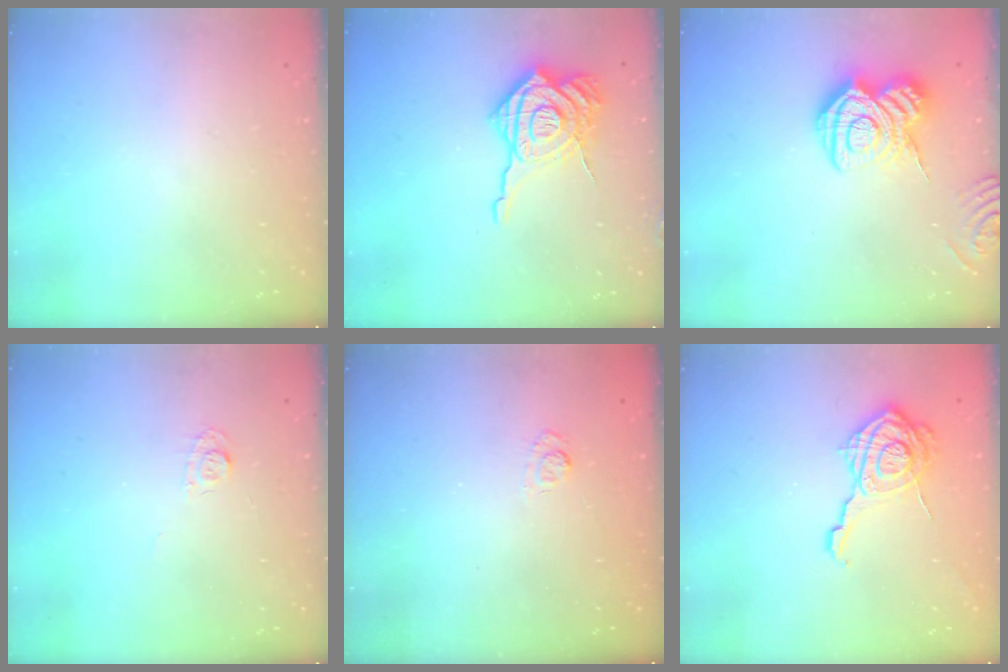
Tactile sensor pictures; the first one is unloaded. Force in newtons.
{"total": 19.3, "press": 19.2, "slide": 2.0}
{"total": 14.7, "press": 14.6, "slide": 1.0}
{"total": 4.3, "press": 4.2, "slide": 0.6}
{"total": 2.7, "press": 2.3, "slide": 1.5}
{"total": 16.1, "press": 16.1, "slide": 0.5}